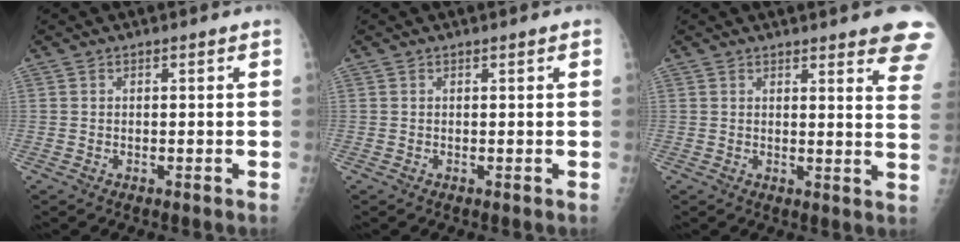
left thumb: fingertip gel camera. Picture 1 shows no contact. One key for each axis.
{"total": 0.7, "fx": 0.3, "fy": 0.0, "fz": 0.6, "tx": -0.011, "ty": 0.001, "tz": 0.003}
{"total": 12.4, "fx": 9.6, "fy": 2.2, "fz": 7.5, "tx": -0.059, "ty": -0.044, "tz": 0.091}